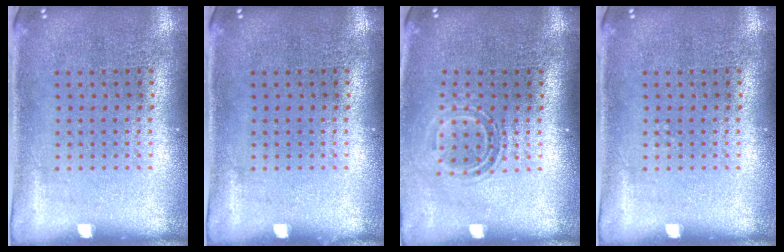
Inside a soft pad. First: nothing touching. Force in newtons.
{"total": 0.0}
{"total": 1.5, "press": 1.0, "slide": 1.1}
{"total": 0.0}